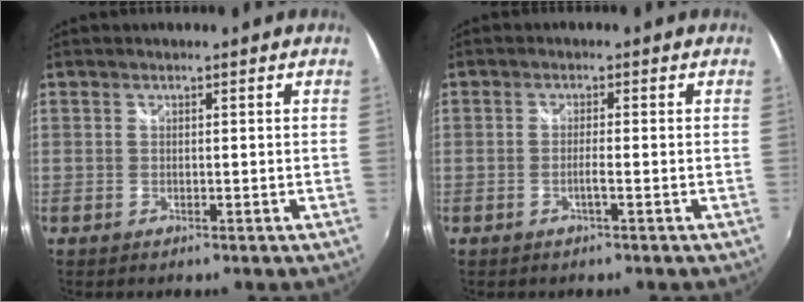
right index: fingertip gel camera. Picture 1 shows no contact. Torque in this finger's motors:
{"motor_torque": [-1.04, 1.10, 0.06, 0.00]}